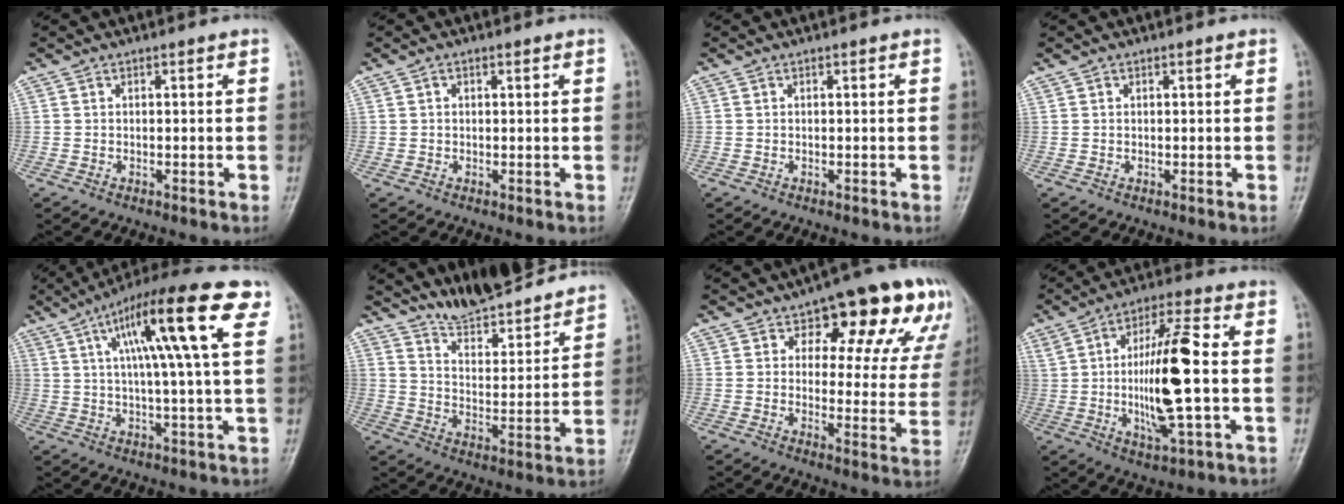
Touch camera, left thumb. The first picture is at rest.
{"total": 0.9, "force": [0.4, 0.7, 0.5], "torque": [-0.001, 0.001, 0.007]}
{"total": 0.0}
{"total": 0.0}
{"total": 17.8, "force": [6.8, 2.7, 16.2], "torque": [-0.252, 0.009, 0.097]}
{"total": 14.6, "force": [13.7, 2.2, 4.5], "torque": [-0.047, -0.088, 0.218]}
{"total": 18.4, "force": [10.1, 9.0, 12.4], "torque": [-0.100, -0.021, 0.124]}
{"total": 15.3, "force": [0.0, 3.6, 14.9], "torque": [-0.281, 0.004, 0.001]}